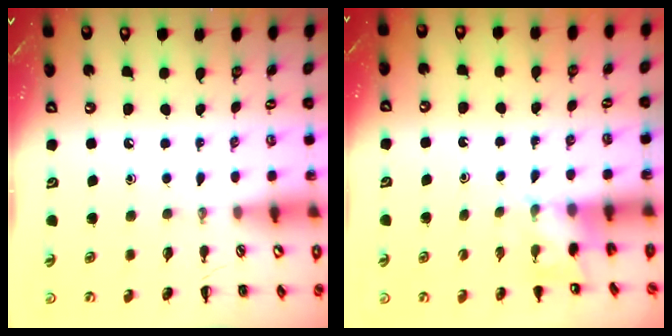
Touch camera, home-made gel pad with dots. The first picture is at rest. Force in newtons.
{"total": 4.0, "press": 3.8, "slide": 1.2}